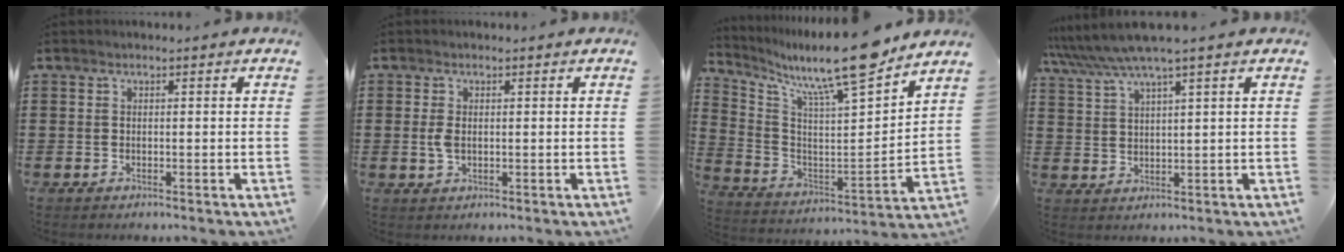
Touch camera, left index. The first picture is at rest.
{"total": 2.5, "force": [0.0, 1.5, 2.0], "torque": [-0.056, 0.000, -0.006]}
{"total": 13.1, "force": [11.4, 0.7, 6.5], "torque": [-0.143, -0.088, 0.185]}
{"total": 4.8, "force": [3.7, -0.1, 3.1], "torque": [-0.073, -0.009, 0.061]}